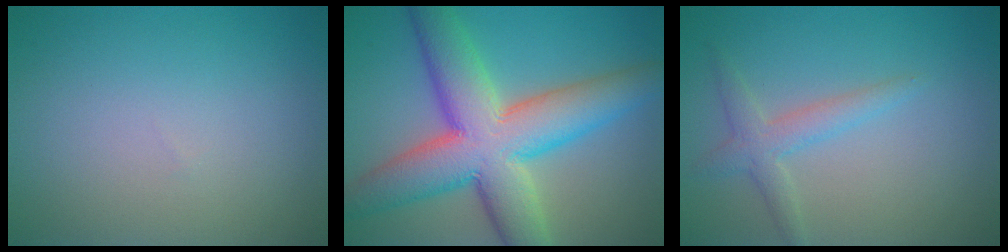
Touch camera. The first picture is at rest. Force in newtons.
{"total": 11.4, "press": 11.4, "slide": 0.4}
{"total": 2.4, "press": 2.4, "slide": 0.1}